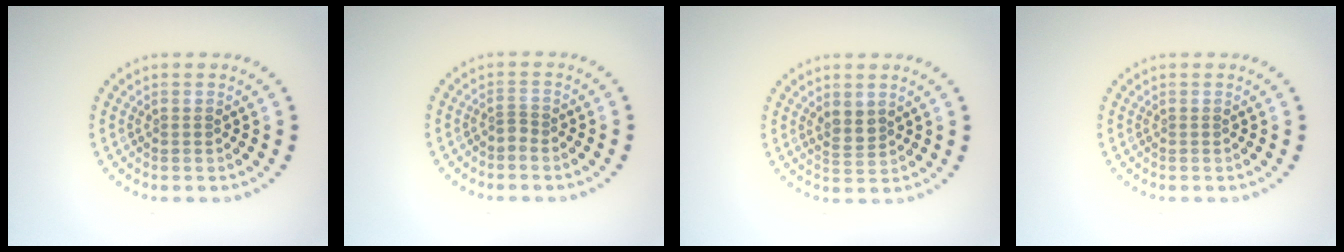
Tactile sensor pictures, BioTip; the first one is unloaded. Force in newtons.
{"total": 0.7, "press": 0.4, "slide": 0.6}
{"total": 1.8, "press": 1.5, "slide": 0.9}
{"total": 0.0}